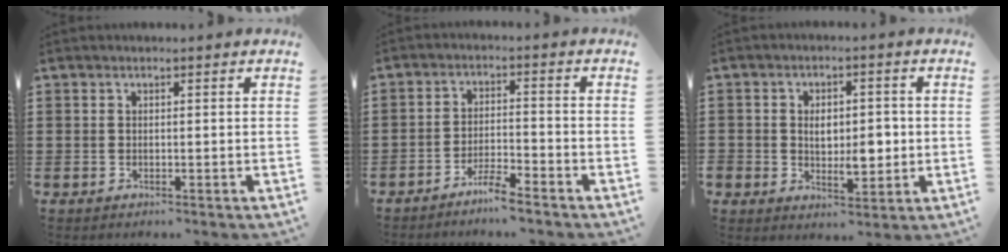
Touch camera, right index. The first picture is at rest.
{"total": 3.7, "force": [-3.4, -0.2, 1.4], "torque": [-0.033, 0.001, -0.068]}
{"total": 5.3, "force": [-0.2, 3.5, 4.0], "torque": [-0.060, 0.001, -0.012]}